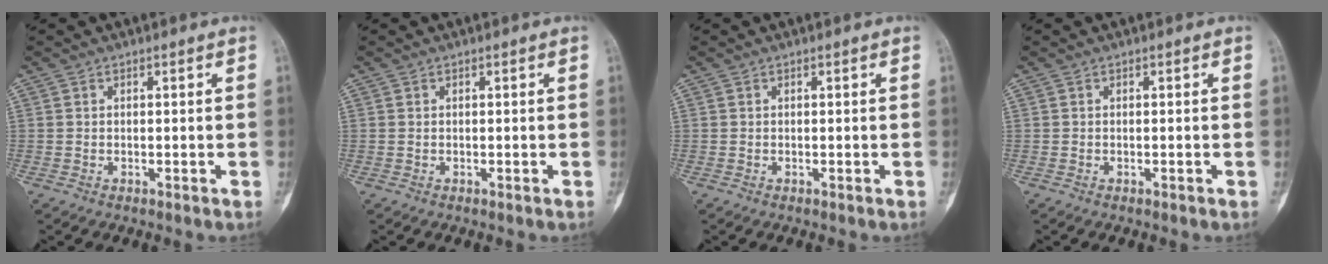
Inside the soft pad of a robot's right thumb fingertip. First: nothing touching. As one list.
[{"total": 0.0}, {"total": 0.0}, {"total": 0.0}]